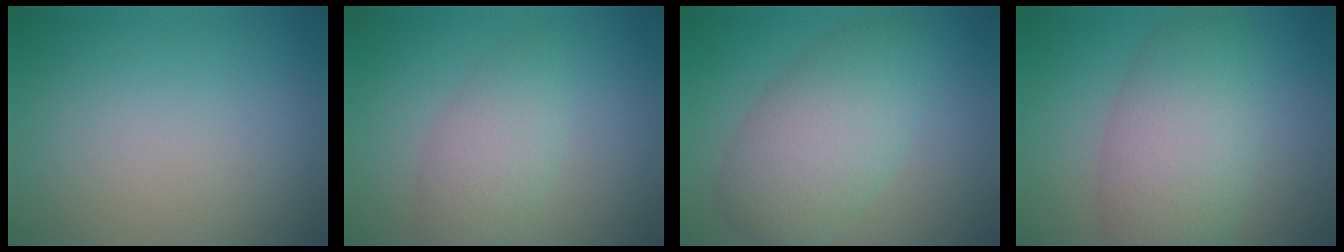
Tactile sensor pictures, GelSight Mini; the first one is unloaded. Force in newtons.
{"total": 3.3, "press": 3.3, "slide": 0.0}
{"total": 6.4, "press": 6.4, "slide": 0.3}
{"total": 5.1, "press": 5.0, "slide": 0.5}